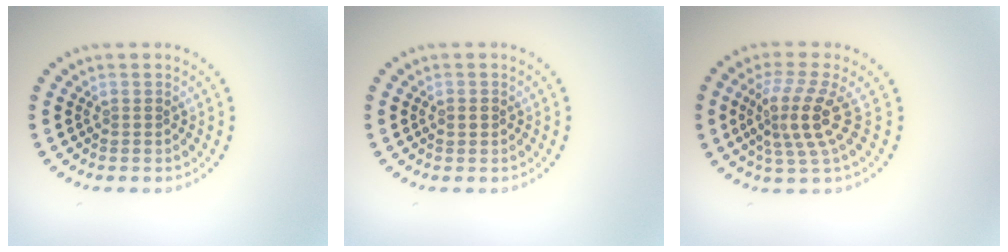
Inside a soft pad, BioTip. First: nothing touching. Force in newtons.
{"total": 1.0, "press": 1.0, "slide": 0.1}
{"total": 4.1, "press": 3.2, "slide": 2.6}